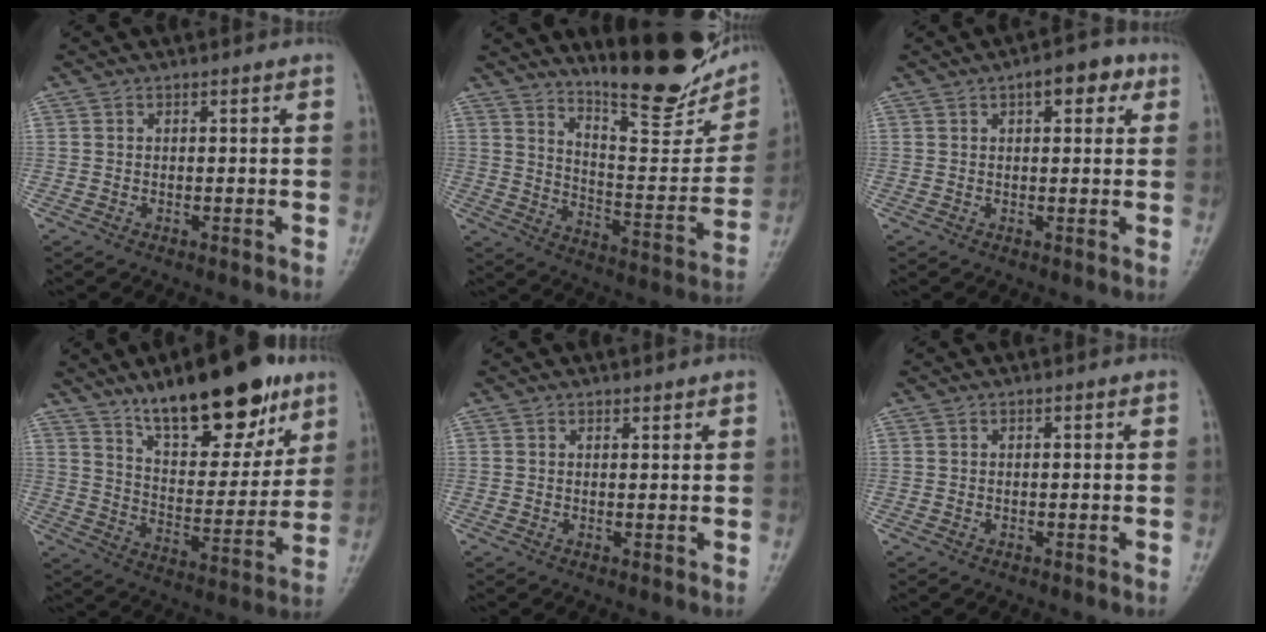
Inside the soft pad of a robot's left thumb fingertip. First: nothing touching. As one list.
[{"total": 20.2, "force": [14.9, 5.3, 12.6], "torque": [-0.140, -0.099, 0.228]}, {"total": 5.8, "force": [2.5, 2.8, 4.5], "torque": [-0.038, 0.004, 0.025]}, {"total": 21.2, "force": [13.8, 7.9, 14.0], "torque": [-0.164, -0.067, 0.224]}, {"total": 0.7, "force": [0.7, 0.3, 0.1], "torque": [0.000, -0.007, 0.010]}, {"total": 0.0}]